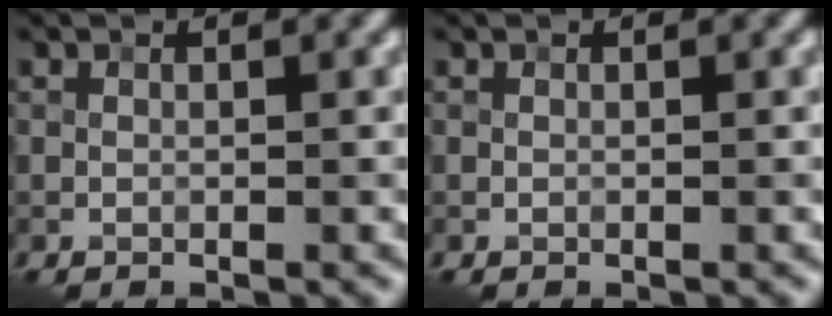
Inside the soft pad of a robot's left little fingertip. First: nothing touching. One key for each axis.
{"total": 0.0}